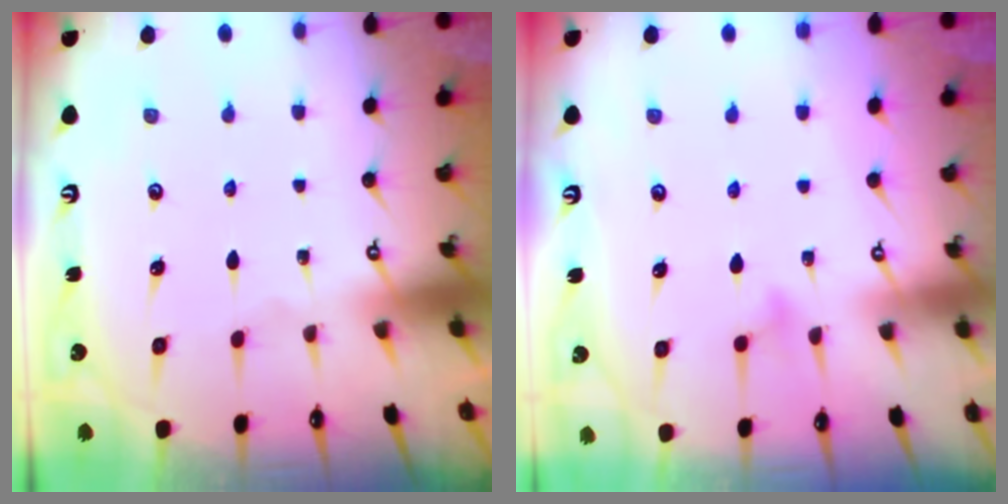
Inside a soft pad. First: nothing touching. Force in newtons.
{"total": 7.1, "press": 7.1, "slide": 0.5}